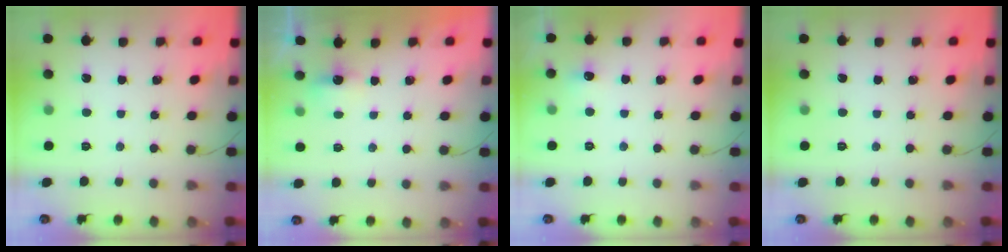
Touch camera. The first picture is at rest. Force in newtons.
{"total": 1.8, "press": 1.6, "slide": 0.8}
{"total": 4.7, "press": 4.5, "slide": 1.3}
{"total": 0.0}